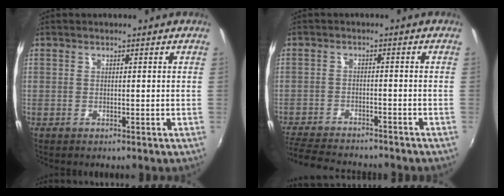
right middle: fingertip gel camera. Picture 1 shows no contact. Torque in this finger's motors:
{"motor_torque": [0.52, -0.67, 0.07, 0.02]}